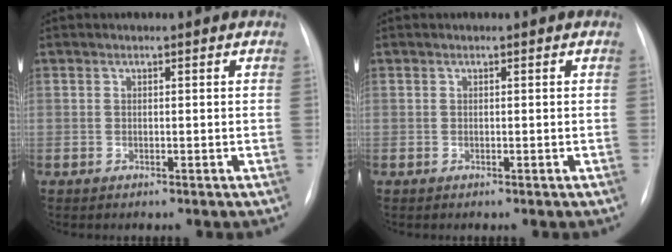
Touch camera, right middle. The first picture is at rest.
{"total": 0.0}